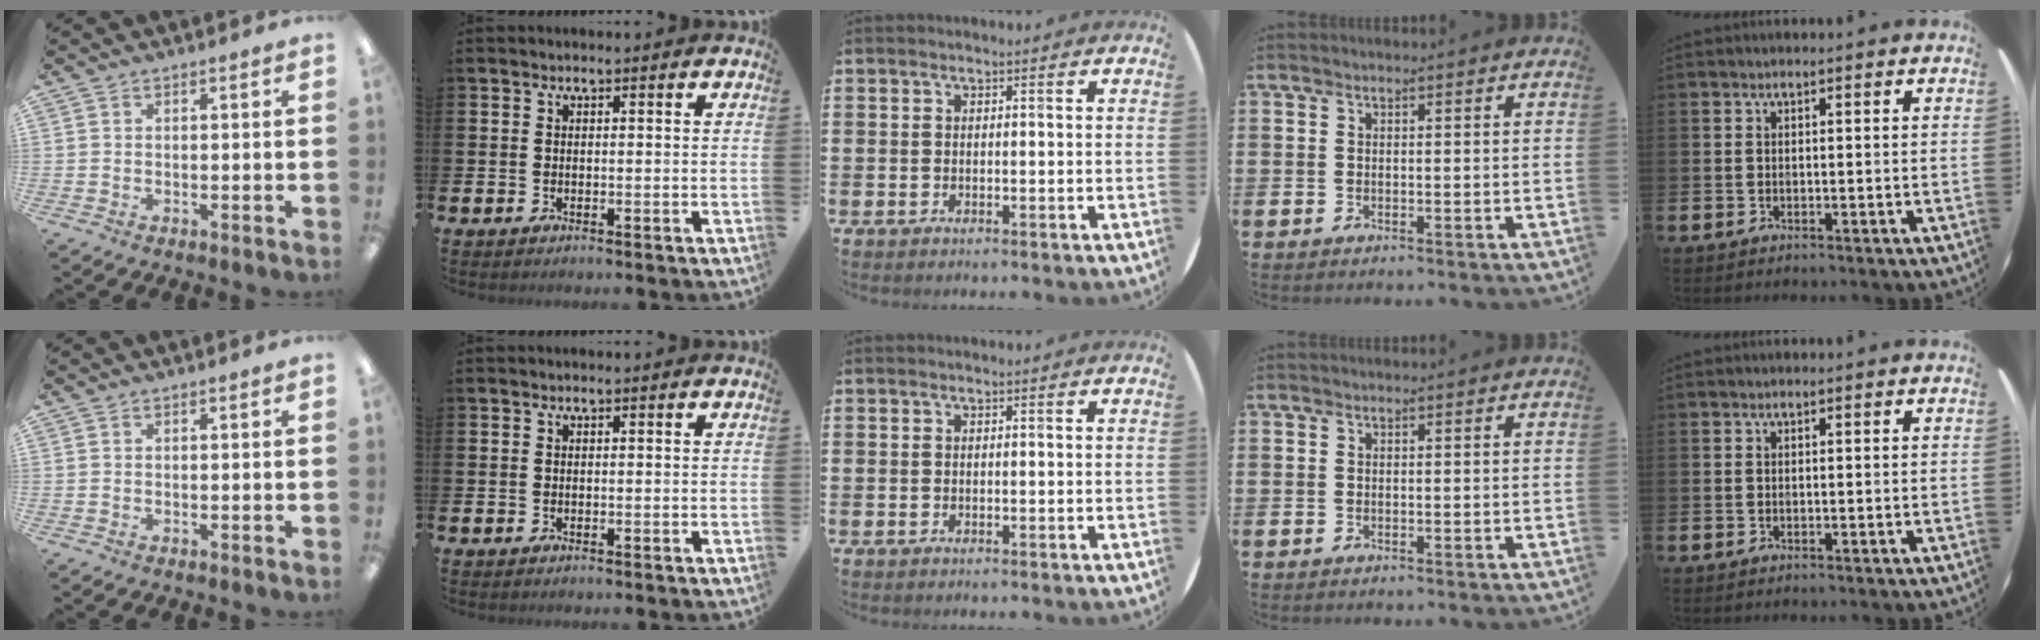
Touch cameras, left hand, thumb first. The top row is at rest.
{}